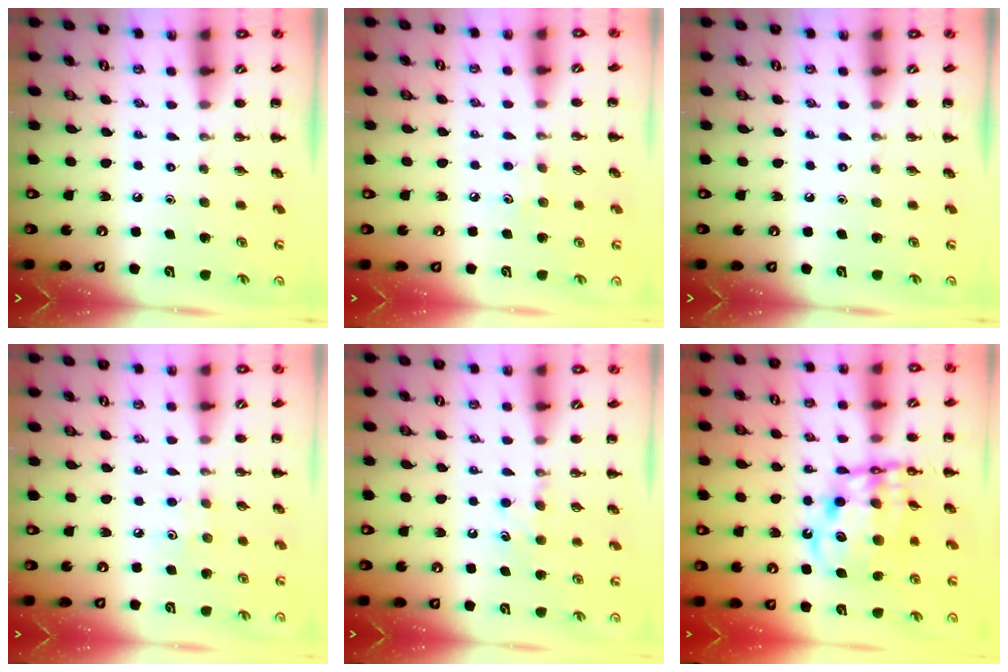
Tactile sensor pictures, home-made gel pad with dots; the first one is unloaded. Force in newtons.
{"total": 4.8, "press": 4.7, "slide": 1.3}
{"total": 0.0}
{"total": 3.7, "press": 3.6, "slide": 0.9}
{"total": 6.5, "press": 6.3, "slide": 1.7}
{"total": 13.7, "press": 13.2, "slide": 3.4}